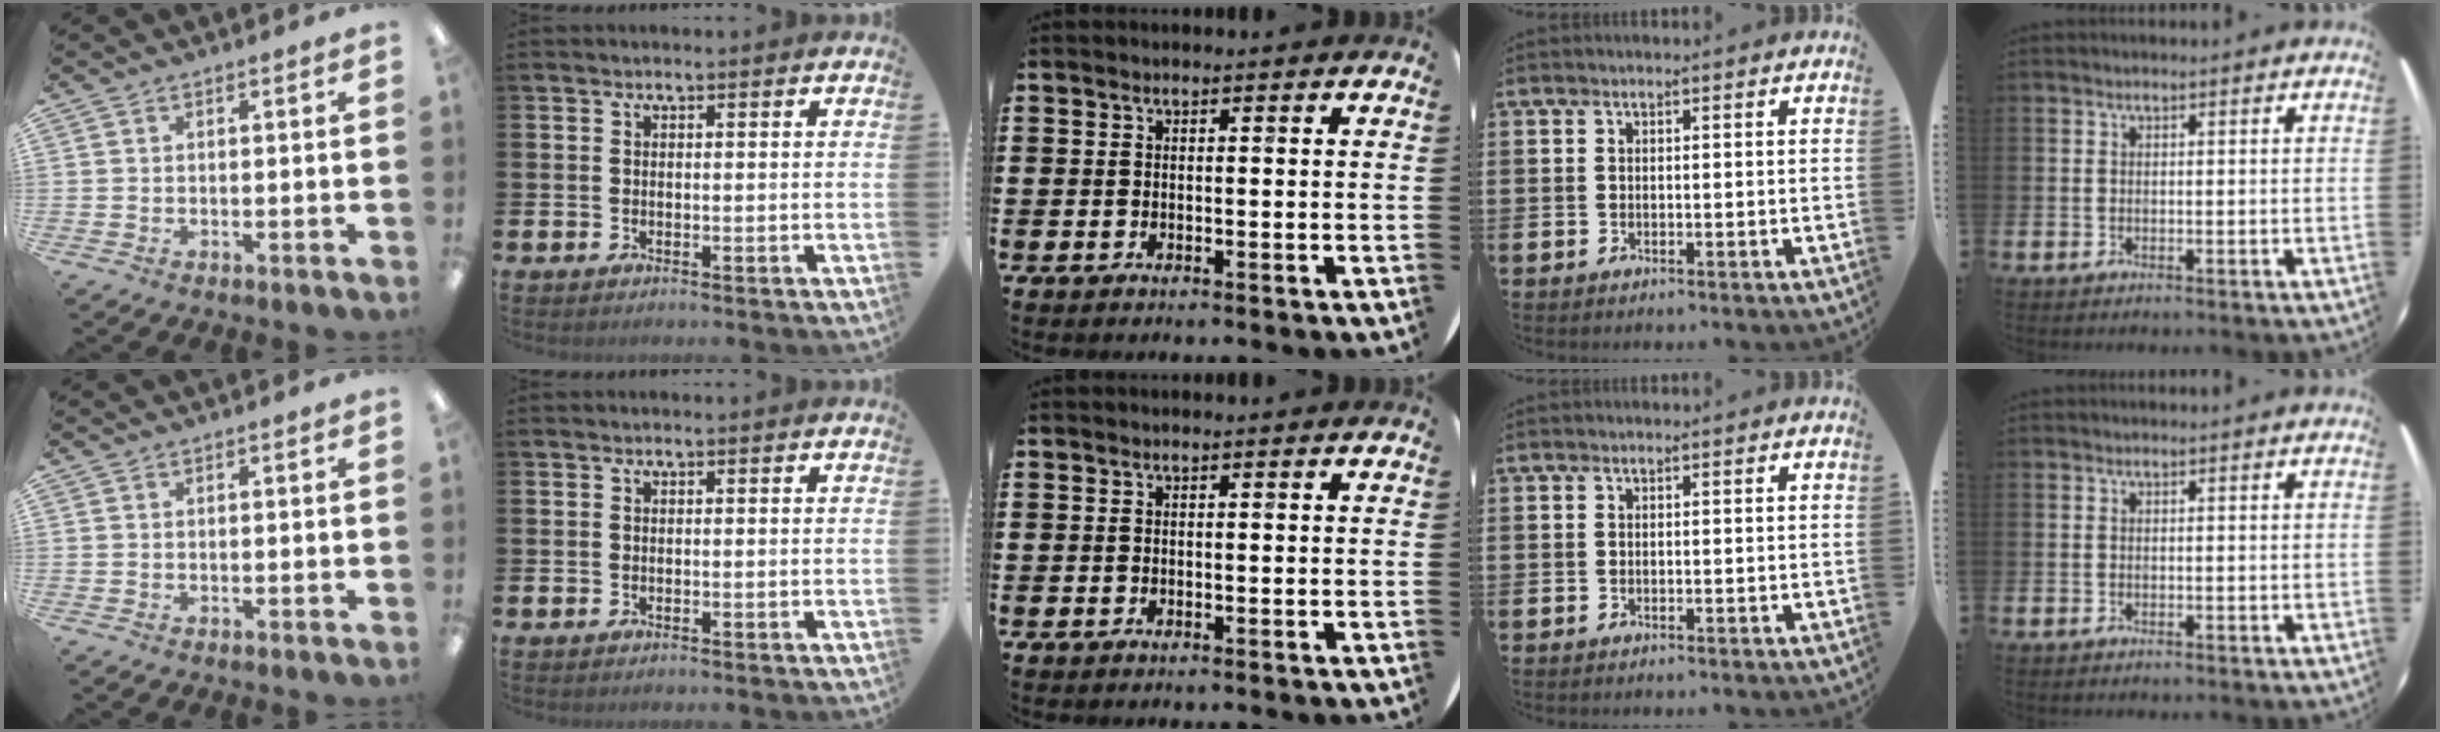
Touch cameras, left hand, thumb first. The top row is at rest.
{}